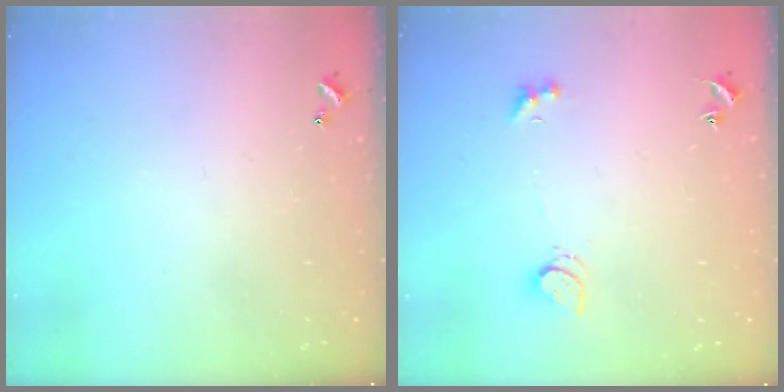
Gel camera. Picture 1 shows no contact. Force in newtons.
{"total": 4.0, "press": 3.9, "slide": 0.8}